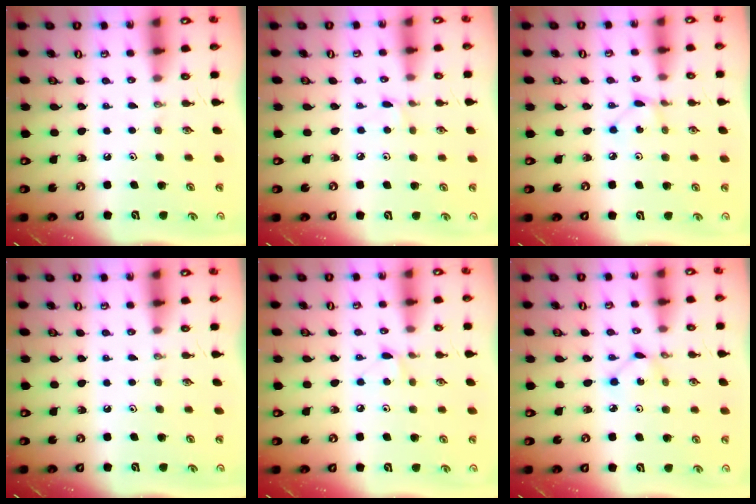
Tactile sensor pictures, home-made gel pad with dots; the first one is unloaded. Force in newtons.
{"total": 2.8, "press": 2.7, "slide": 0.5}
{"total": 1.5, "press": 1.5, "slide": 0.1}
{"total": 0.0}
{"total": 4.5, "press": 4.5, "slide": 0.6}
{"total": 2.5, "press": 2.5, "slide": 0.2}